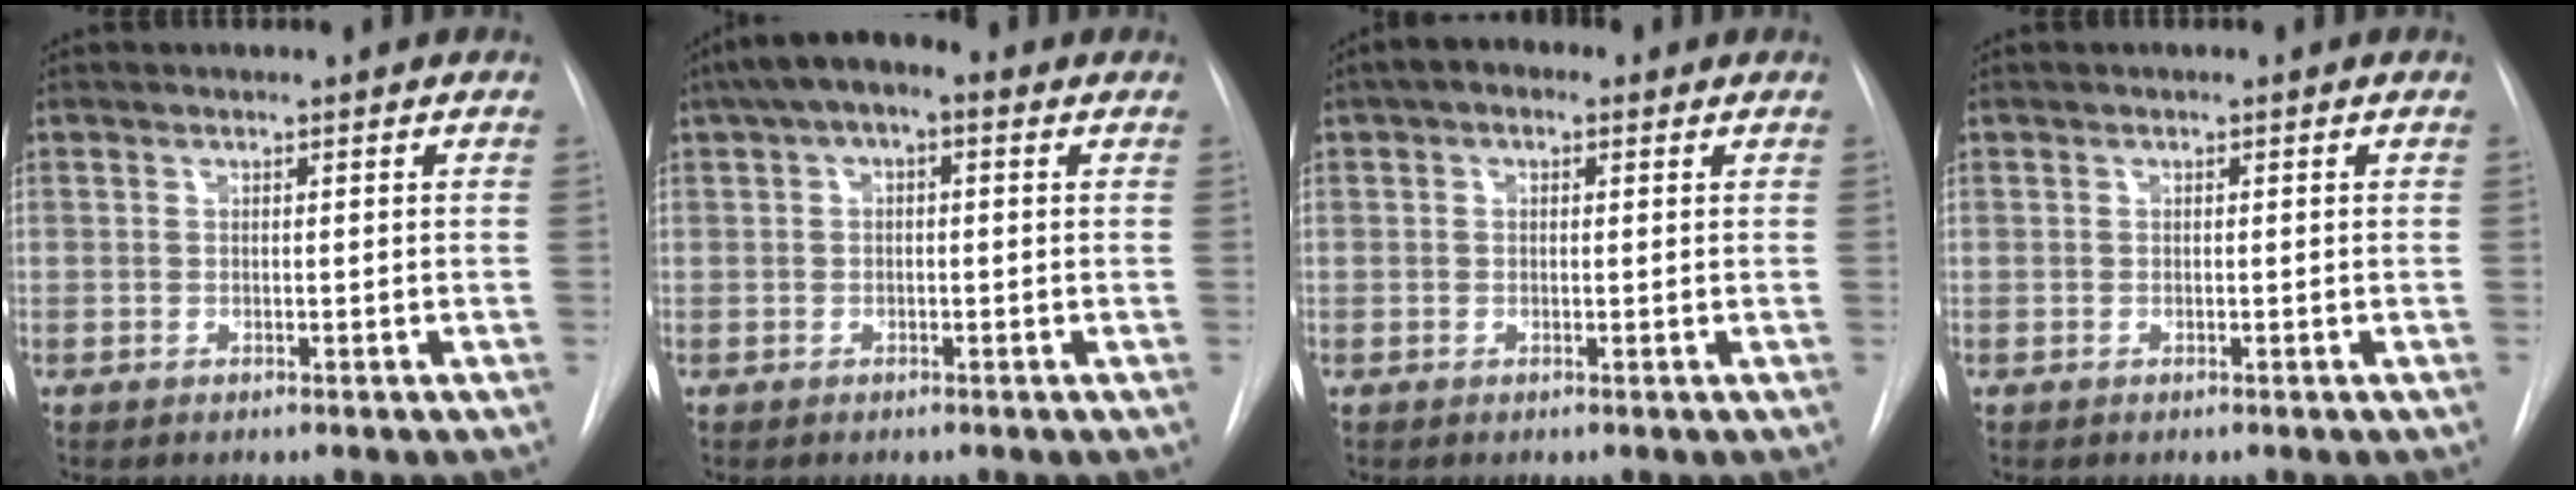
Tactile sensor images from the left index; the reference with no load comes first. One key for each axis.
{"total": 6.1, "fx": 2.7, "fy": 2.7, "fz": 4.8, "tx": -0.091, "ty": 0.032, "tz": 0.036}
{"total": 2.8, "fx": 1.3, "fy": 1.7, "fz": 1.7, "tx": -0.031, "ty": 0.020, "tz": 0.015}
{"total": 0.0}